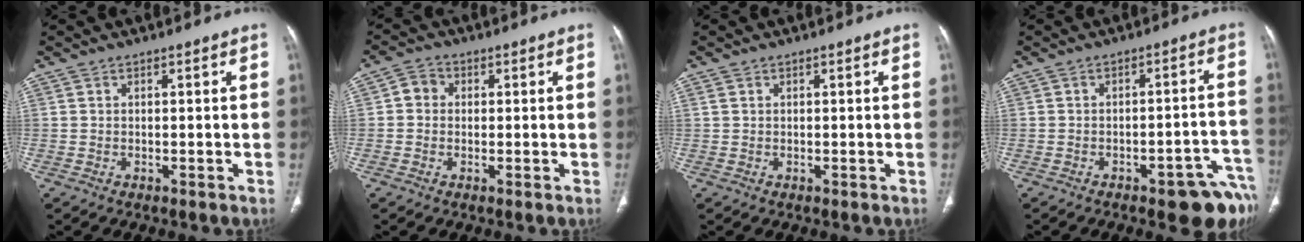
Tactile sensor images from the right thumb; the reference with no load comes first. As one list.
[{"total": 3.3, "force": [0.3, 3.0, 1.4], "torque": [-0.011, 0.009, -0.003]}, {"total": 0.6, "force": [0.3, 0.5, 0.2], "torque": [0.002, 0.004, 0.006]}, {"total": 10.9, "force": [-6.4, 3.4, 8.1], "torque": [-0.062, 0.042, -0.077]}]